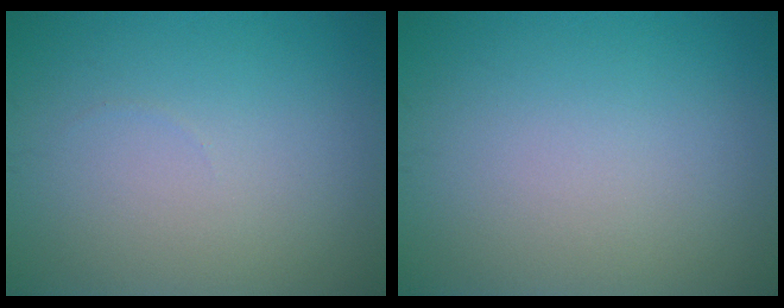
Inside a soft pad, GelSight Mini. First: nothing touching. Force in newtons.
{"total": 0.0}